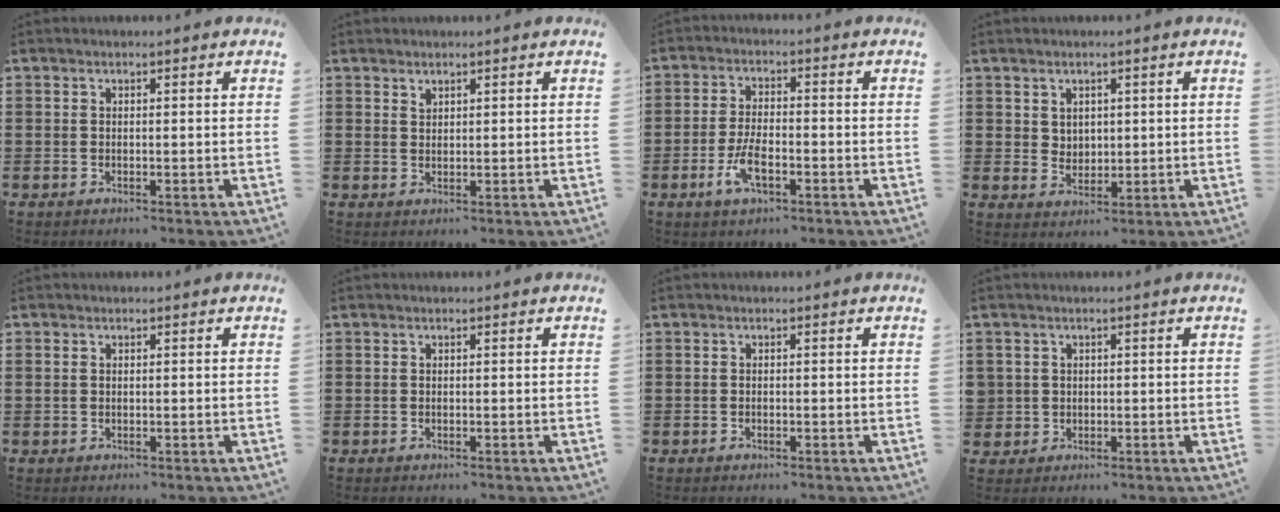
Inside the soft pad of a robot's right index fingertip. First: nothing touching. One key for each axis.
{"total": 1.0, "fx": 0.9, "fy": 0.4, "fz": 0.1, "tx": -0.004, "ty": 0.000, "tz": 0.018}
{"total": 4.8, "fx": -2.2, "fy": 2.0, "fz": 3.8, "tx": -0.082, "ty": 0.004, "tz": -0.044}
{"total": 2.9, "fx": 1.7, "fy": 2.3, "fz": 0.2, "tx": -0.007, "ty": 0.008, "tz": 0.029}
{"total": 0.8, "fx": 0.2, "fy": 0.5, "fz": 0.5, "tx": -0.012, "ty": 0.003, "tz": 0.003}
{"total": 0.0}
{"total": 0.0}
{"total": 1.6, "fx": -0.1, "fy": 1.5, "fz": 0.0, "tx": -0.008, "ty": 0.006, "tz": -0.005}